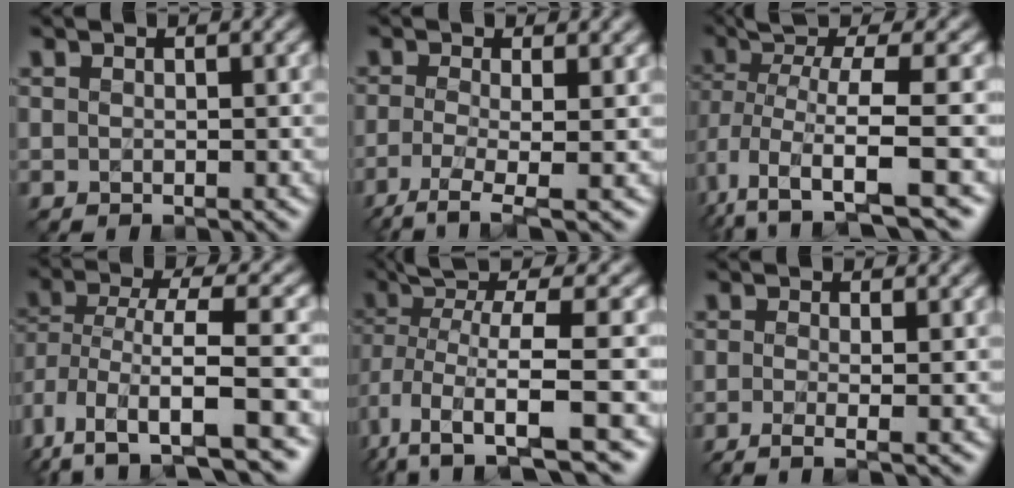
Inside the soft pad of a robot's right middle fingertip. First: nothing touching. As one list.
[{"total": 4.9, "force": [-1.9, 1.3, 4.4], "torque": [-0.077, -0.010, -0.047]}, {"total": 7.1, "force": [-2.4, 2.4, 6.3], "torque": [-0.120, -0.011, -0.045]}, {"total": 9.6, "force": [-4.6, 3.9, 7.5], "torque": [-0.143, 0.001, -0.075]}, {"total": 7.5, "force": [-1.7, 2.6, 6.9], "torque": [-0.131, -0.007, -0.029]}, {"total": 3.1, "force": [-0.8, 1.2, 2.8], "torque": [-0.035, -0.012, -0.019]}]